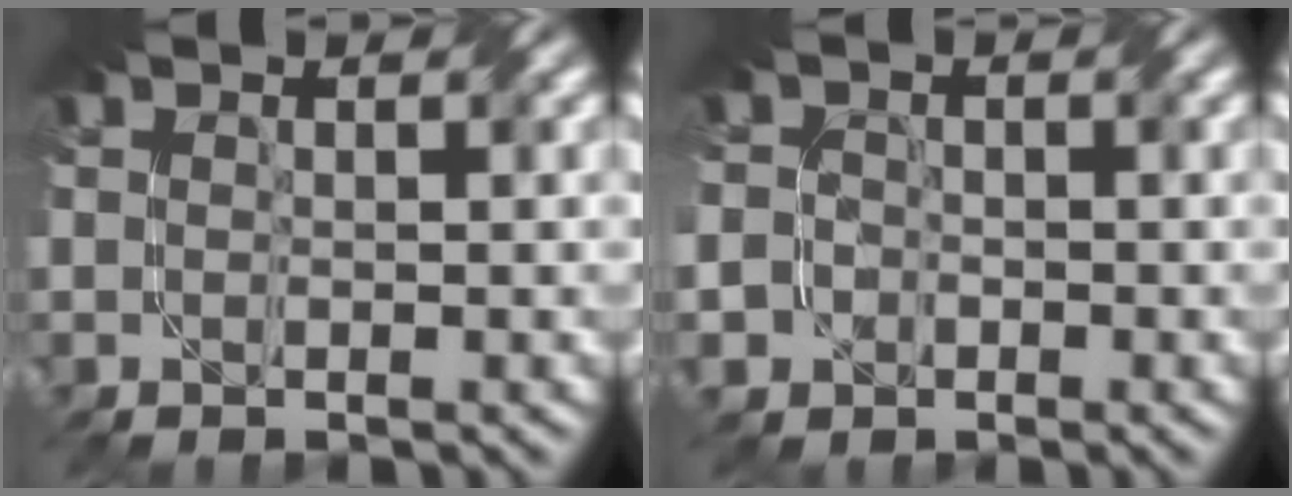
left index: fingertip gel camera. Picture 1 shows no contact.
{"total": 3.7, "force": [-1.3, 3.3, 0.8], "torque": [-0.009, 0.002, -0.034]}